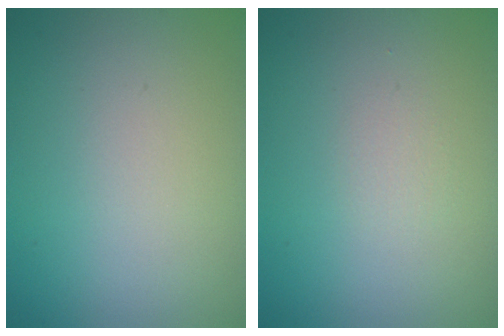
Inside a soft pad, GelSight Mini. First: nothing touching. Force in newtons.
{"total": 0.5, "press": 0.5, "slide": 0.0}